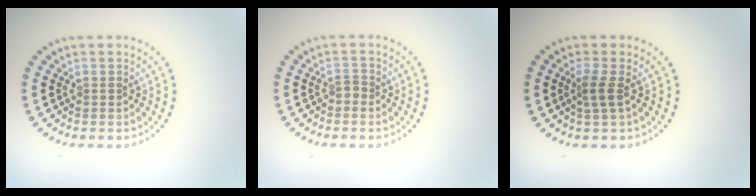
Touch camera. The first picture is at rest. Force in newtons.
{"total": 0.9, "press": 0.6, "slide": 0.7}
{"total": 1.6, "press": 1.3, "slide": 1.0}